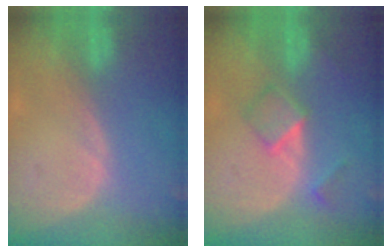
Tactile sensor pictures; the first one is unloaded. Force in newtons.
{"total": 5.2, "press": 4.5, "slide": 2.6}